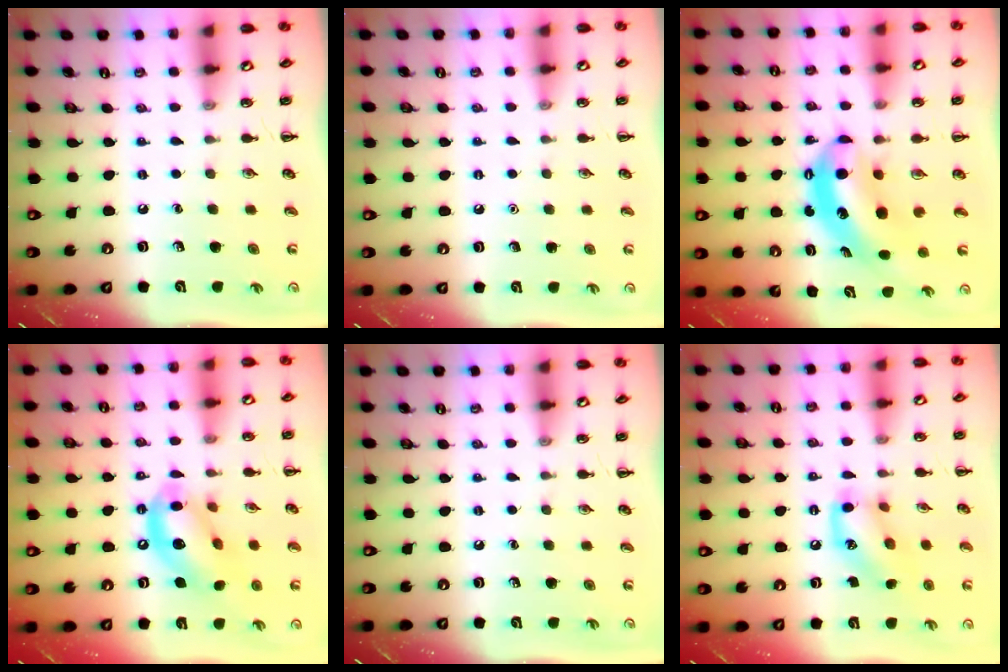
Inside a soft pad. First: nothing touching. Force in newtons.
{"total": 1.6, "press": 1.5, "slide": 0.1}
{"total": 7.3, "press": 7.1, "slide": 1.7}
{"total": 13.3, "press": 12.9, "slide": 3.4}
{"total": 0.0}
{"total": 12.0, "press": 12.0, "slide": 0.7}